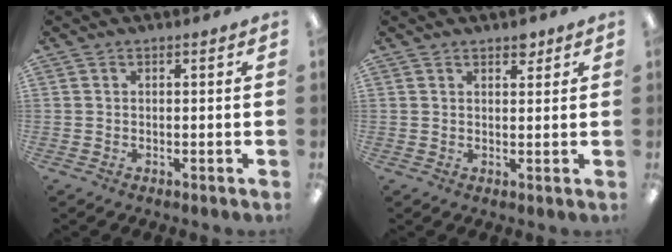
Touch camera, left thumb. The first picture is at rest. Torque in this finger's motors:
{"motor_torque": [-0.05, 0.03, -0.45, 0.19, 0.02]}